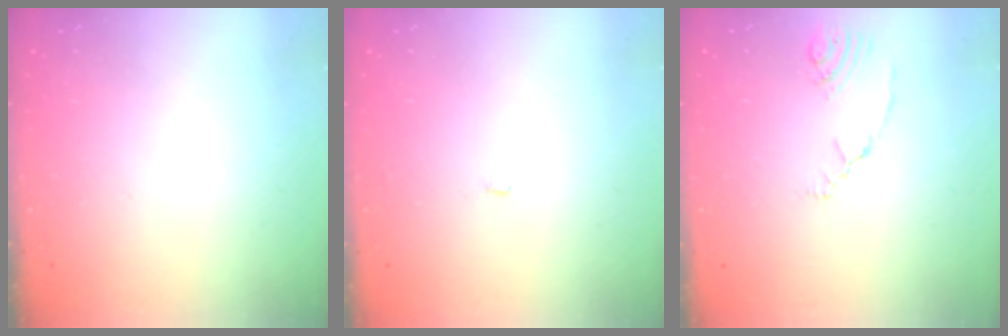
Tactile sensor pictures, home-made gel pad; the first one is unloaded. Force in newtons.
{"total": 2.9, "press": 2.9, "slide": 0.4}
{"total": 1.8, "press": 1.5, "slide": 1.0}